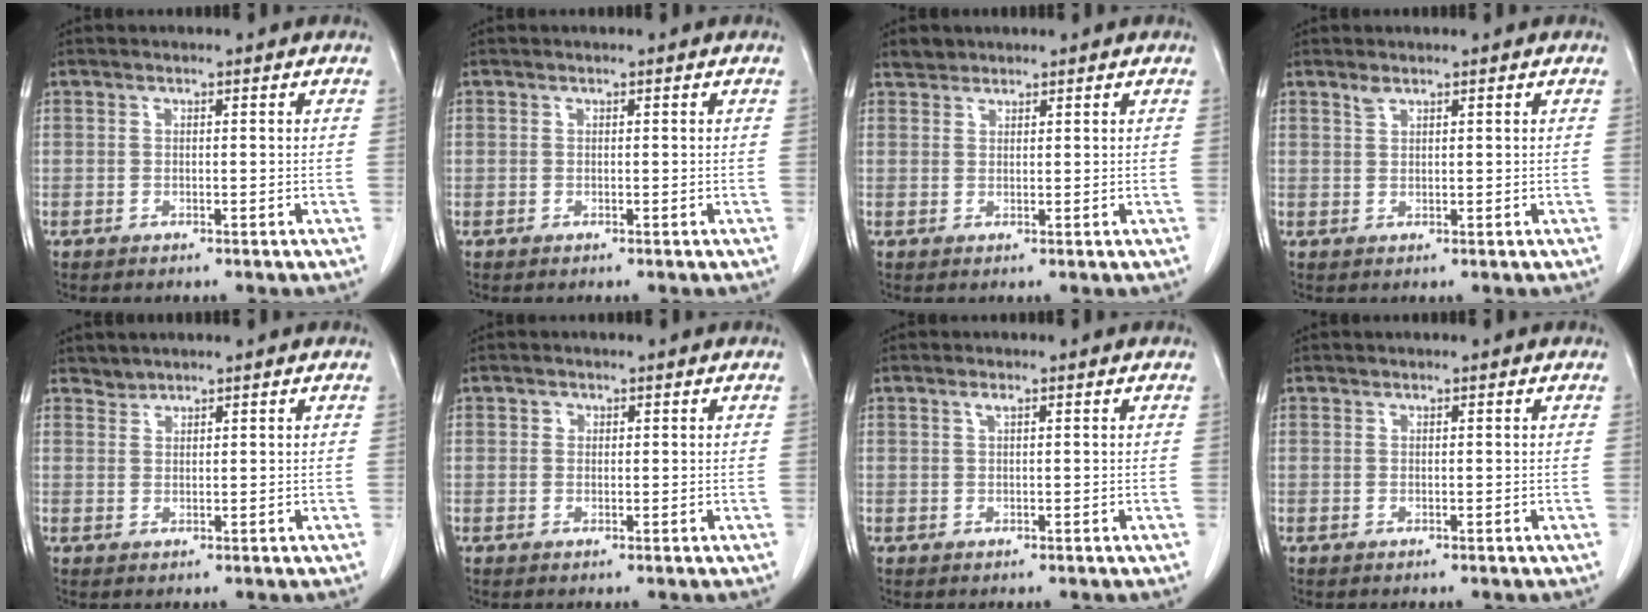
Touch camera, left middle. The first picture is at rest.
{"total": 0.0}
{"total": 1.5, "force": [1.4, 0.7, -0.1], "torque": [-0.001, 0.004, 0.022]}
{"total": 1.0, "force": [0.9, 0.2, 0.4], "torque": [-0.011, 0.001, 0.019]}
{"total": 1.2, "force": [1.1, 0.0, -0.4], "torque": [0.001, -0.001, 0.022]}
{"total": 0.8, "force": [0.3, 0.7, 0.2], "torque": [0.004, 0.000, 0.004]}
{"total": 0.7, "force": [0.4, 0.0, 0.6], "torque": [-0.017, 0.002, 0.008]}
{"total": 0.0}